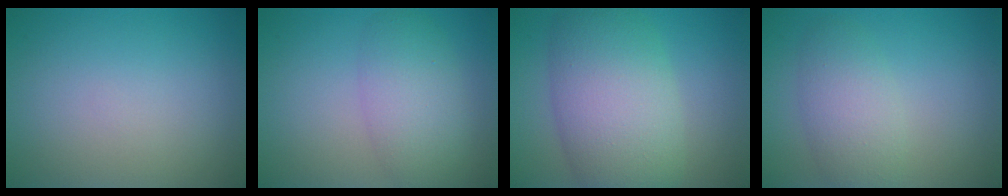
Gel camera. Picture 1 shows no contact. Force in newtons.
{"total": 4.6, "press": 4.6, "slide": 0.2}
{"total": 9.5, "press": 9.5, "slide": 0.3}
{"total": 3.7, "press": 3.7, "slide": 0.2}